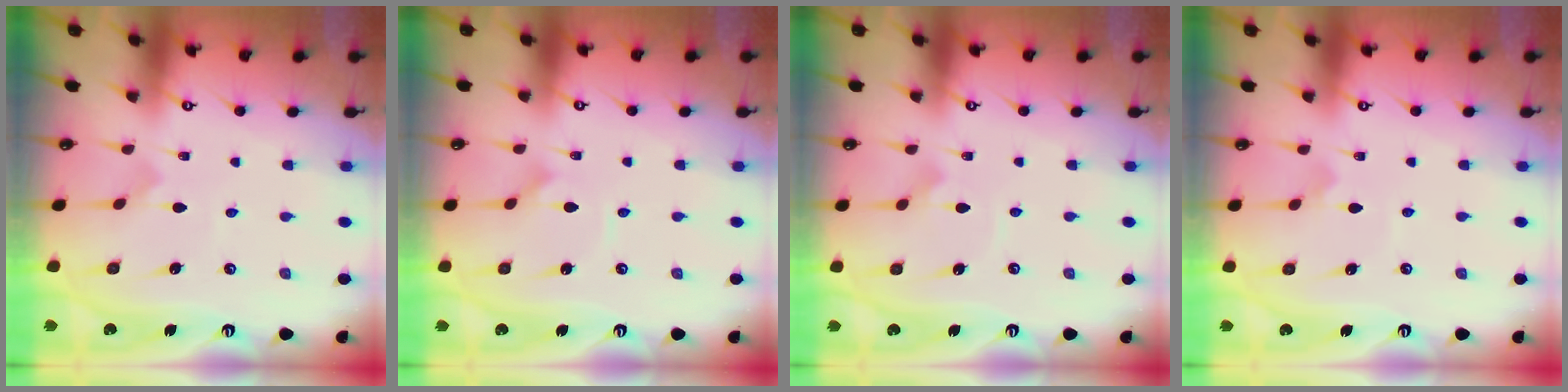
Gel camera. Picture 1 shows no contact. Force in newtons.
{"total": 1.0, "press": 1.0, "slide": 0.1}
{"total": 2.2, "press": 2.2, "slide": 0.1}
{"total": 3.6, "press": 3.6, "slide": 0.2}